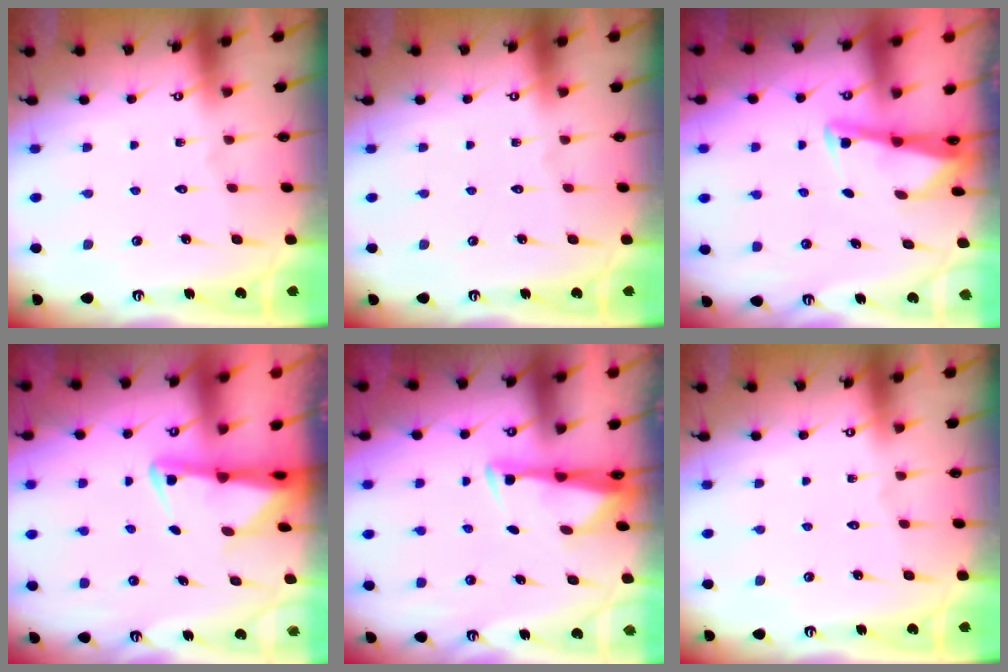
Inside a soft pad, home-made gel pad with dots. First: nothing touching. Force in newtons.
{"total": 0.0}
{"total": 2.7, "press": 2.7, "slide": 0.2}
{"total": 2.5, "press": 2.5, "slide": 0.5}
{"total": 3.2, "press": 3.1, "slide": 0.9}
{"total": 0.0}